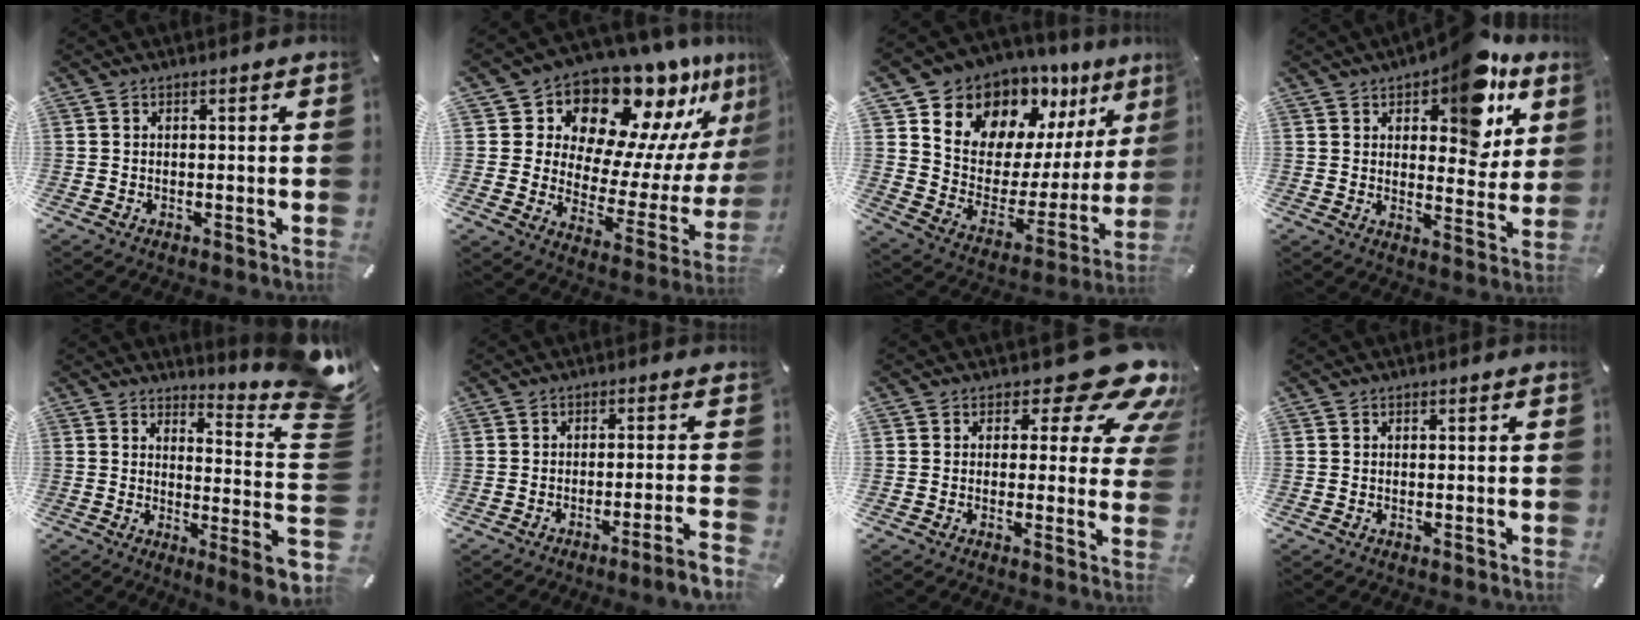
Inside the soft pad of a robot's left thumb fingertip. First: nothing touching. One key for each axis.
{"total": 15.0, "fx": 13.9, "fy": 5.2, "fz": 2.4, "tx": -0.032, "ty": -0.158, "tz": 0.228}
{"total": 11.9, "fx": 9.7, "fy": 6.7, "fz": 0.5, "tx": -0.023, "ty": -0.113, "tz": 0.172}
{"total": 14.6, "fx": 9.5, "fy": 7.1, "fz": 8.5, "tx": -0.096, "ty": -0.065, "tz": 0.159}
{"total": 13.4, "fx": 4.4, "fy": -1.2, "fz": 12.7, "tx": -0.164, "ty": -0.097, "tz": 0.054}
{"total": 6.4, "fx": -2.8, "fy": -0.4, "fz": 5.7, "tx": -0.088, "ty": -0.012, "tz": -0.046}
{"total": 14.7, "fx": 8.2, "fy": 6.7, "fz": 10.2, "tx": -0.129, "ty": -0.057, "tz": 0.136}
{"total": 0.0}